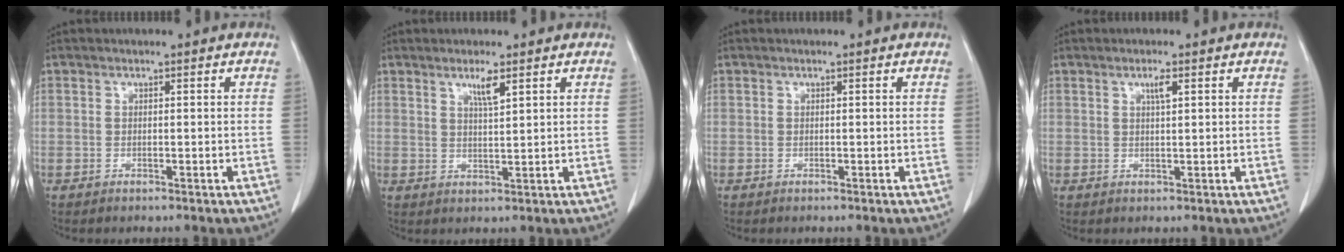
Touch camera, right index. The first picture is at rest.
{"total": 3.0, "force": [1.8, 0.1, 2.4], "torque": [-0.048, -0.003, 0.036]}
{"total": 0.0}
{"total": 1.8, "force": [0.8, 0.1, 1.5], "torque": [-0.030, -0.001, 0.016]}